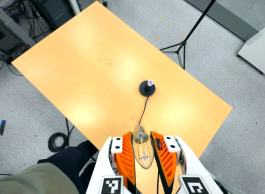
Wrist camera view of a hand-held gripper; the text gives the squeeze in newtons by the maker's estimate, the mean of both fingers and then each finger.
{"total": 15.3, "left": 15.3, "right": 15.3}